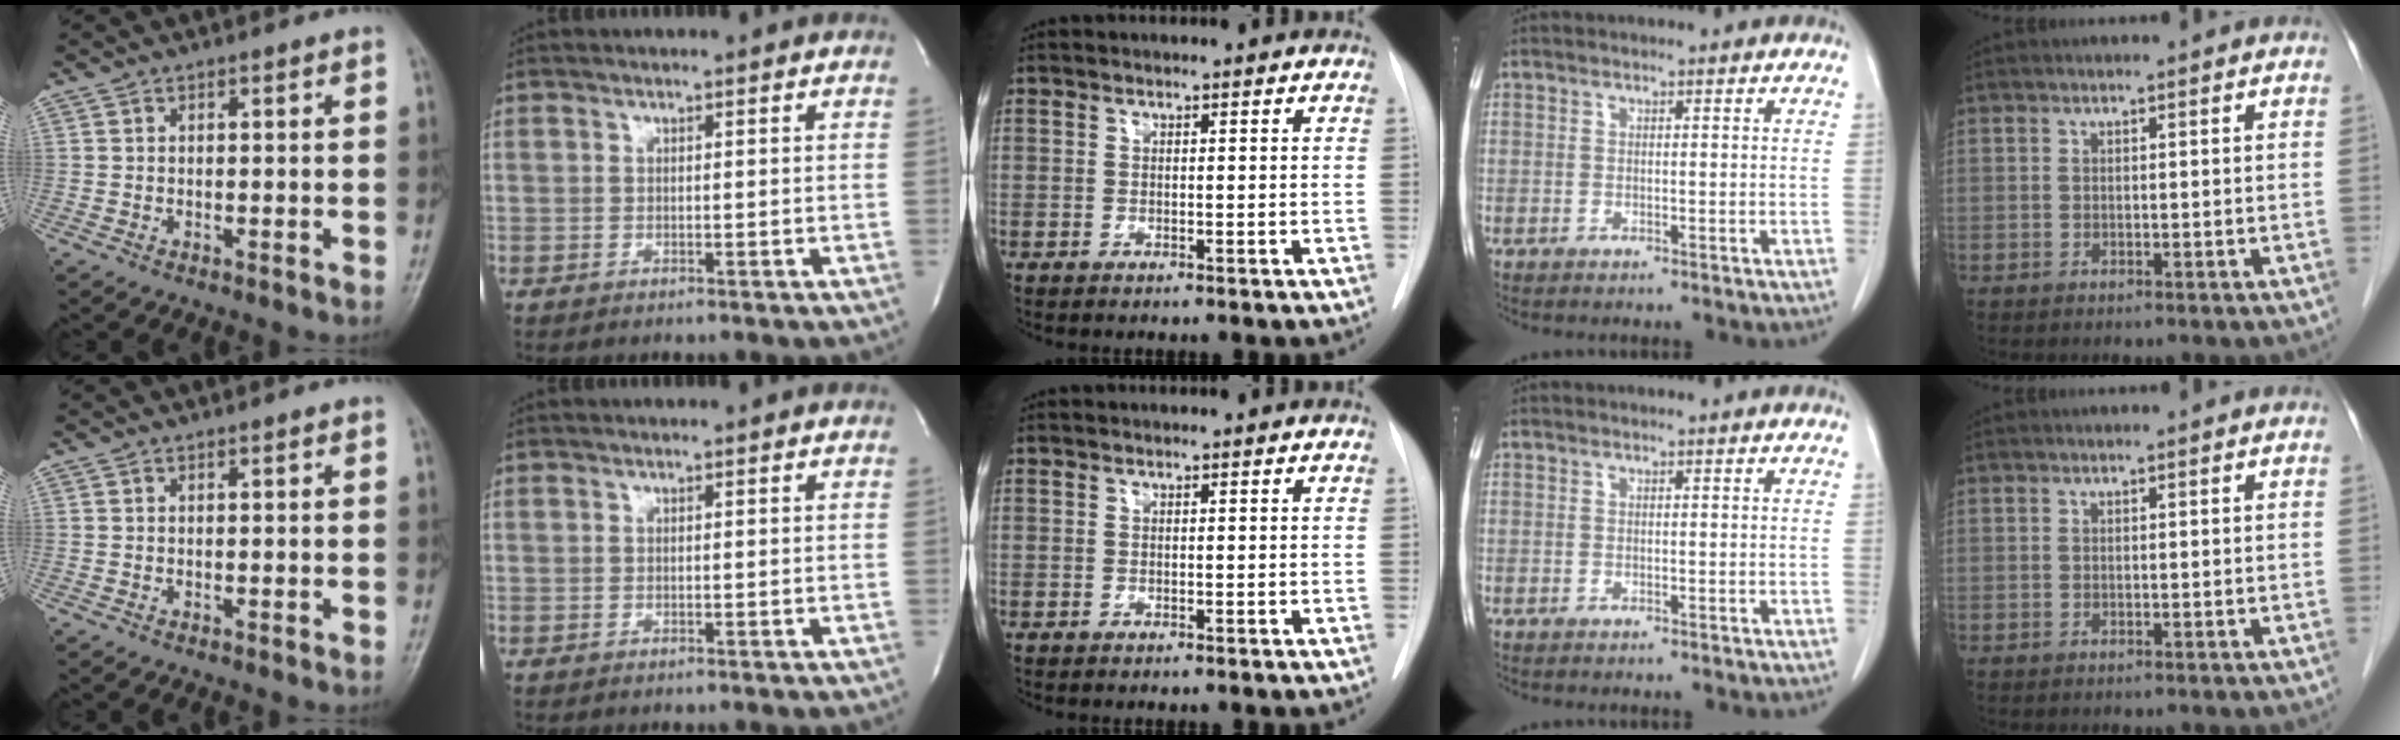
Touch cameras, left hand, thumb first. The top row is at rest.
{}